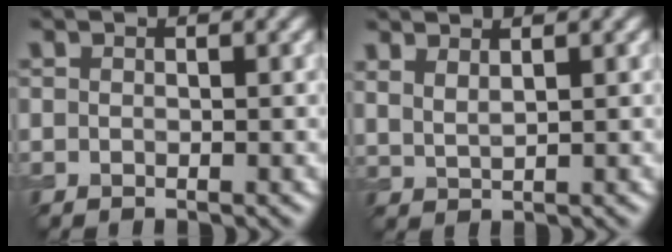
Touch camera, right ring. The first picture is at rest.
{"total": 1.8, "force": [1.5, 0.5, 0.9], "torque": [-0.017, 0.003, 0.033]}